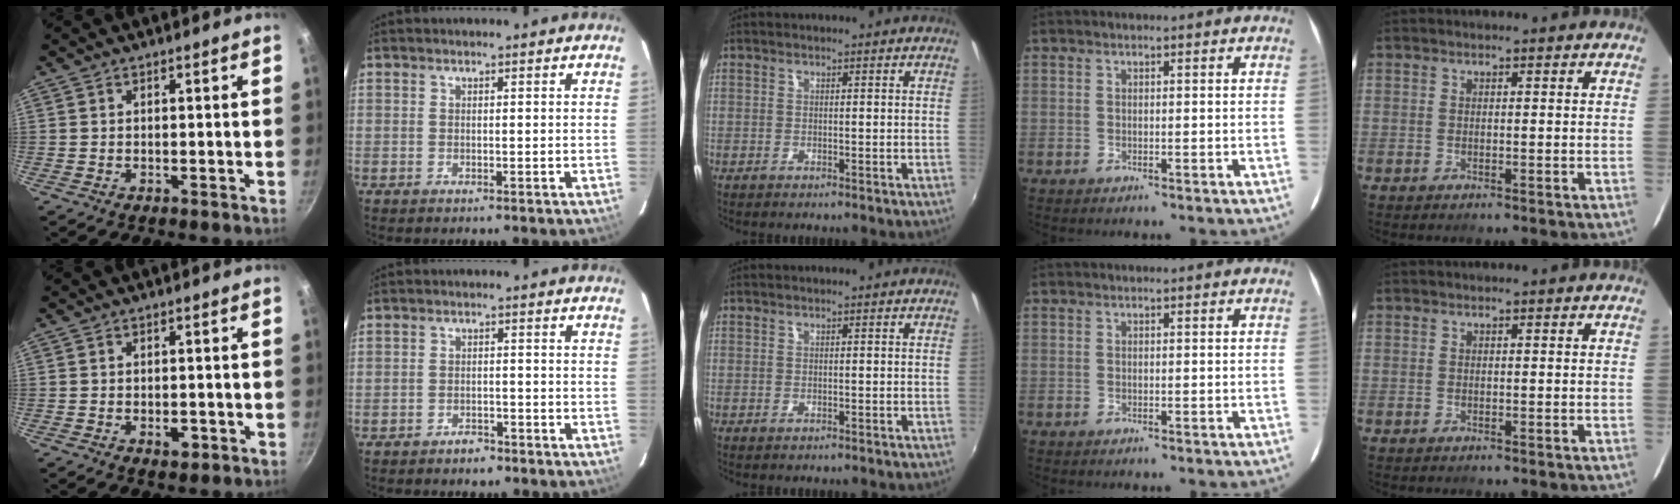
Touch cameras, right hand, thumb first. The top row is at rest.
{"thumb": {"total": 2.9, "force": [-1.1, 1.7, 2.1], "torque": [-0.025, 0.004, -0.013]}, "index": {"total": 3.0, "force": [-2.4, 1.5, 0.9], "torque": [-0.026, 0.006, -0.036]}}